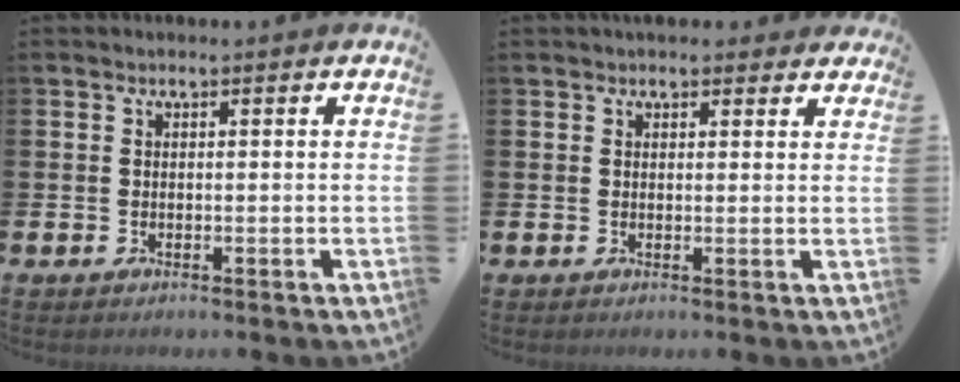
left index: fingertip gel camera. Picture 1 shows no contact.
{"total": 2.1, "force": [1.9, 0.8, 0.1], "torque": [0.008, -0.004, 0.032]}